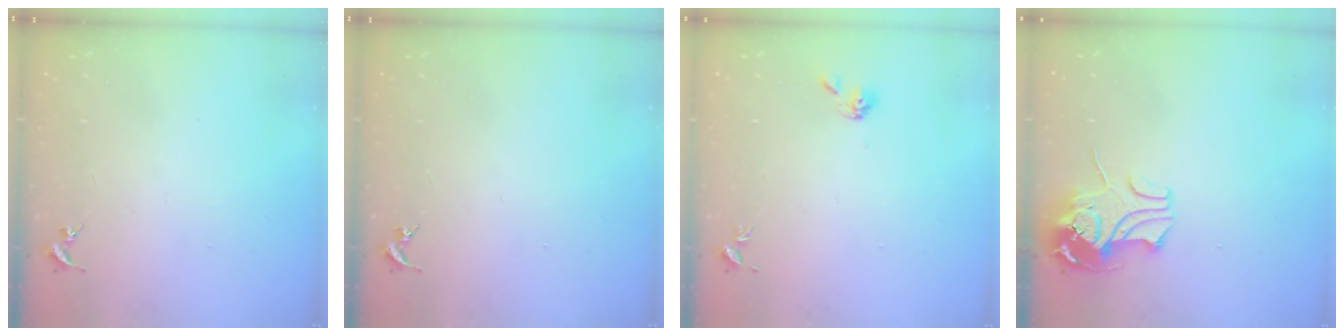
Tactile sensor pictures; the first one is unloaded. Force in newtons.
{"total": 0.0}
{"total": 4.7, "press": 4.5, "slide": 1.3}
{"total": 10.6, "press": 10.6, "slide": 0.8}